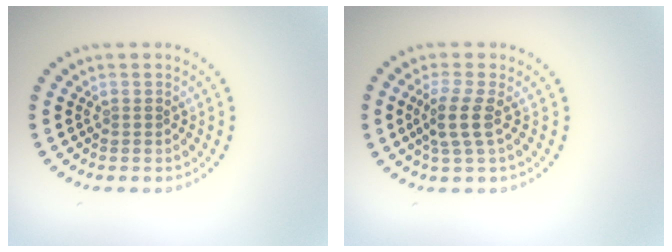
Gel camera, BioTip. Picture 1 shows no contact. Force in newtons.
{"total": 2.6, "press": 2.1, "slide": 1.6}